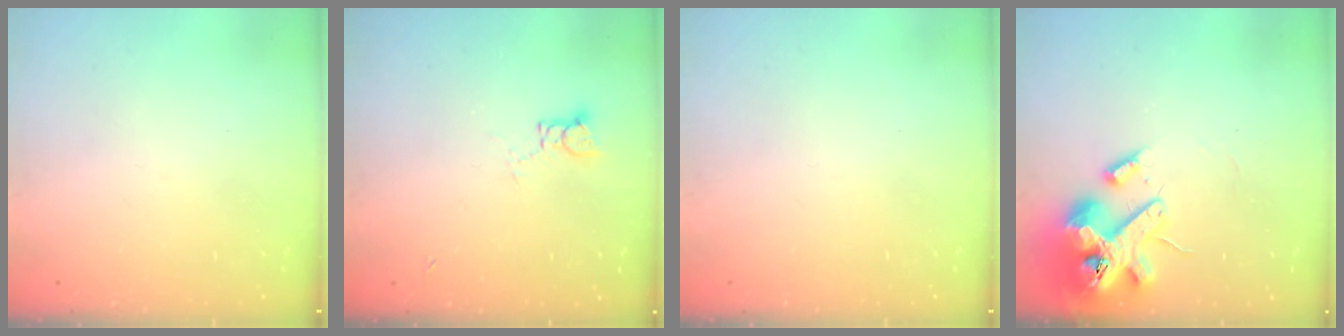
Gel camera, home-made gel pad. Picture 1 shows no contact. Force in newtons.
{"total": 3.6, "press": 3.6, "slide": 0.4}
{"total": 0.0}
{"total": 18.0, "press": 17.7, "slide": 2.7}